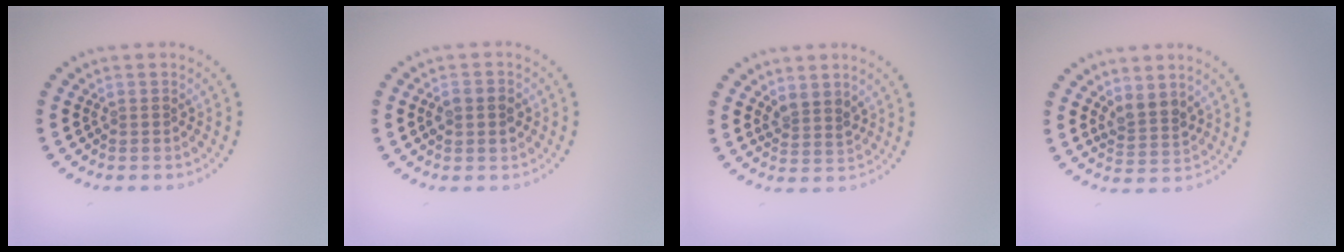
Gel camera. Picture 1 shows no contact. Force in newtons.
{"total": 2.8, "press": 2.8, "slide": 0.1}
{"total": 1.9, "press": 1.6, "slide": 1.1}
{"total": 2.2, "press": 1.9, "slide": 1.2}